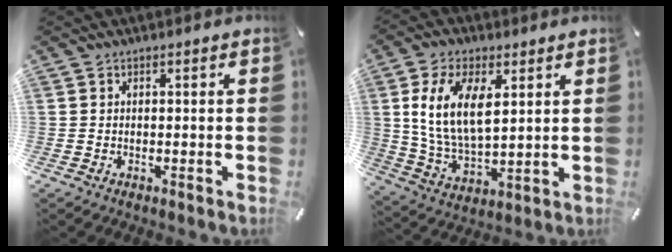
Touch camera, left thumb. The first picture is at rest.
{"total": 12.5, "force": [4.3, 6.9, 9.5], "torque": [-0.216, -0.005, 0.076]}